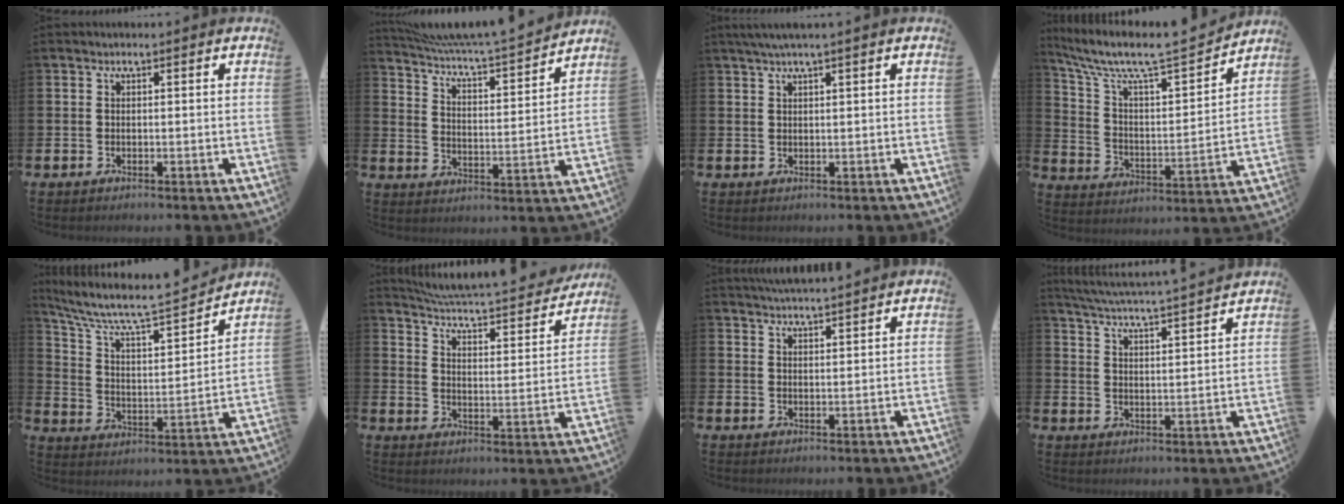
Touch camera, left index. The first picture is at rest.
{"total": 6.5, "force": [6.4, -0.2, 1.4], "torque": [-0.058, -0.060, 0.106]}
{"total": 2.1, "force": [1.6, -0.2, 1.4], "torque": [-0.034, 0.004, 0.029]}
{"total": 8.7, "force": [7.7, 1.6, 3.8], "torque": [-0.111, -0.058, 0.126]}
{"total": 8.1, "force": [7.3, 1.5, 3.1], "torque": [-0.099, -0.056, 0.120]}
{"total": 5.3, "force": [5.2, 0.3, 1.1], "torque": [-0.051, -0.049, 0.083]}
{"total": 3.9, "force": [3.8, -0.3, 0.2], "torque": [-0.011, -0.019, 0.070]}
{"total": 5.1, "force": [5.0, -0.4, 1.2], "torque": [-0.046, -0.041, 0.084]}